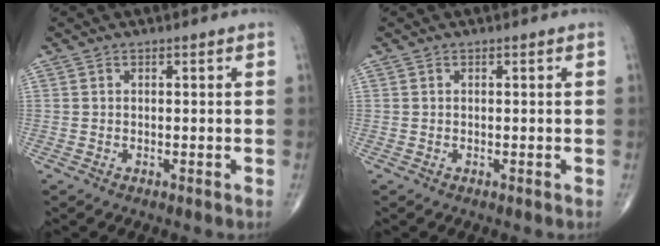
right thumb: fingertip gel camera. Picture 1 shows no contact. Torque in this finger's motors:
{"motor_torque": [-0.05, 0.05, 0.00, 0.00, 0.00]}